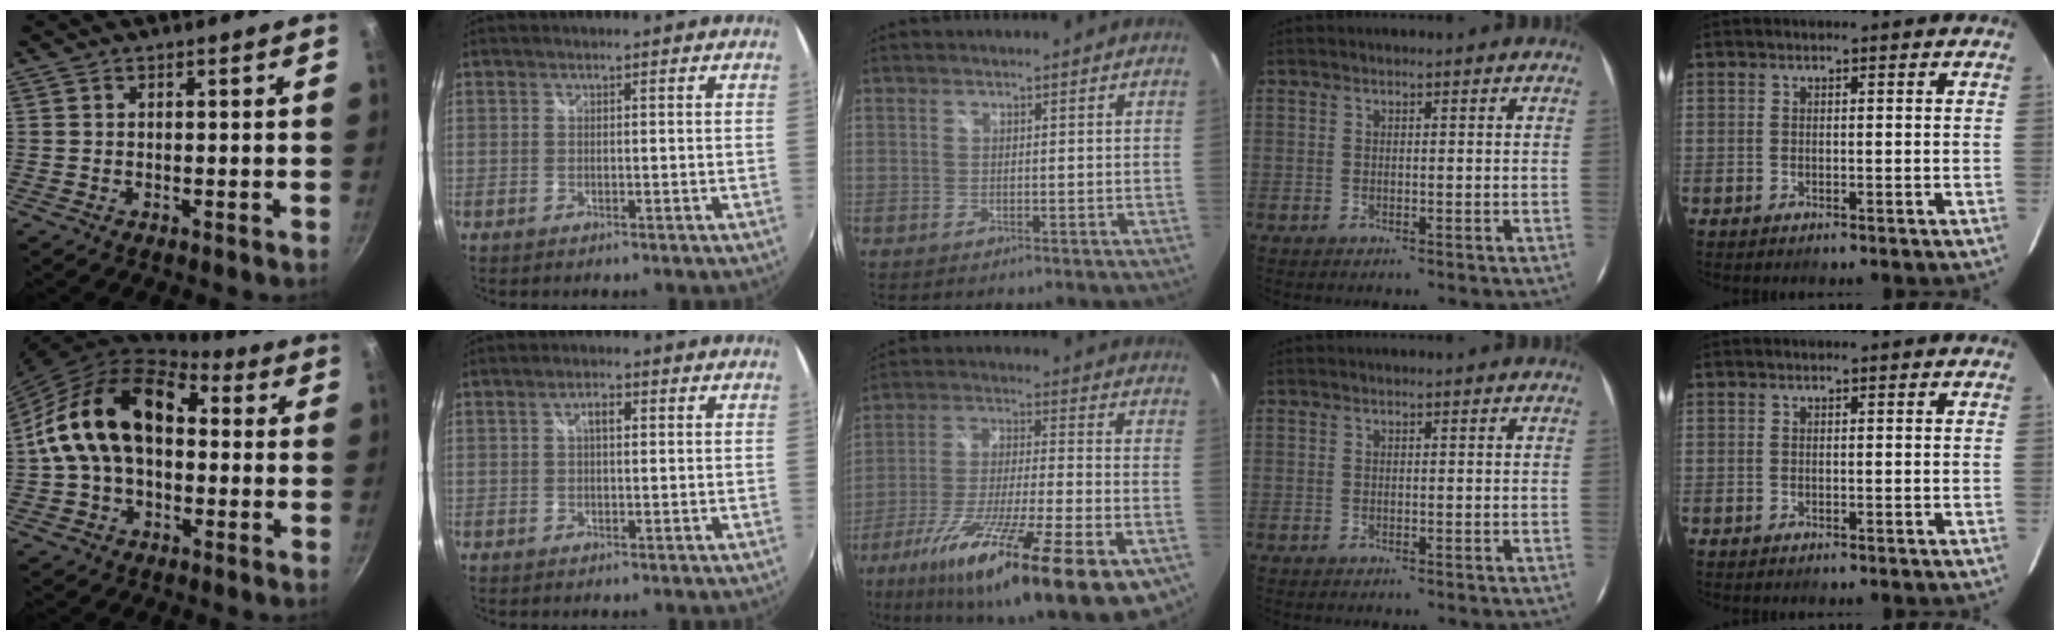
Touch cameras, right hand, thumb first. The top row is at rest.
{"thumb": {"total": 17.6, "force": [1.1, 11.8, 12.9], "torque": [-0.199, 0.045, 0.006]}, "index": {"total": 2.3, "force": [0.6, 1.0, 2.0], "torque": [-0.035, 0.007, 0.007]}, "middle": {"total": 28.3, "force": [-16.5, 5.1, 22.4], "torque": [-0.369, -0.059, -0.262]}}